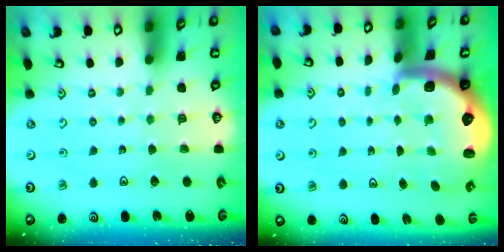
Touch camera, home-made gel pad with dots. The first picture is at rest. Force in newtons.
{"total": 2.8, "press": 2.4, "slide": 1.4}